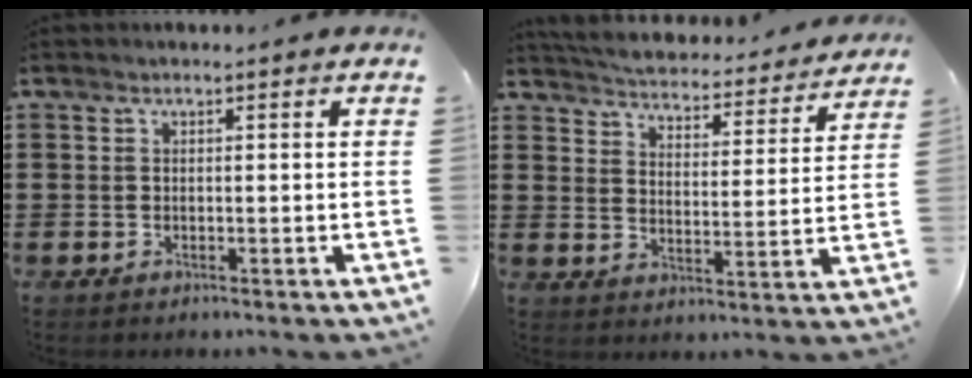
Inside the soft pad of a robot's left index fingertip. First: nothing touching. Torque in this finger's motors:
{"motor_torque": [-1.07, -1.07, -0.24, 0.00]}